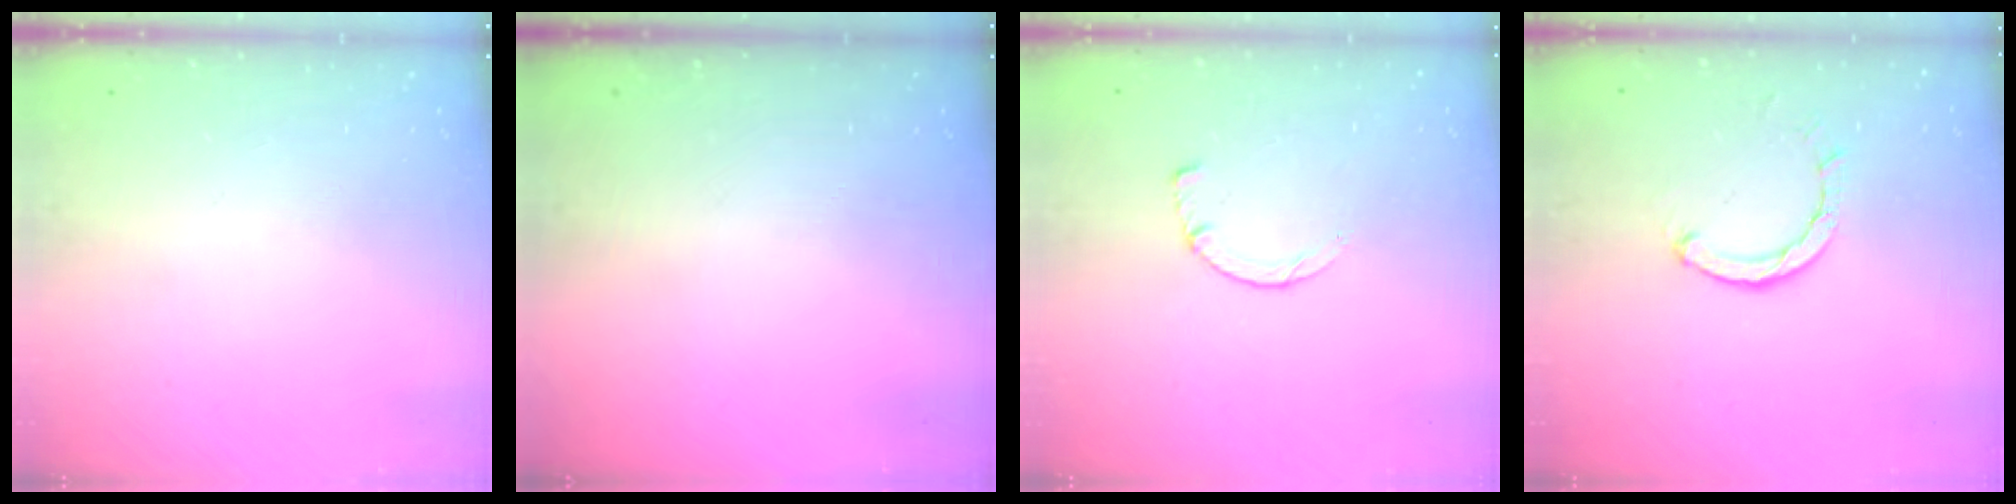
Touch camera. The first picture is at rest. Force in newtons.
{"total": 0.0}
{"total": 2.5, "press": 2.5, "slide": 0.3}
{"total": 2.6, "press": 2.6, "slide": 0.1}